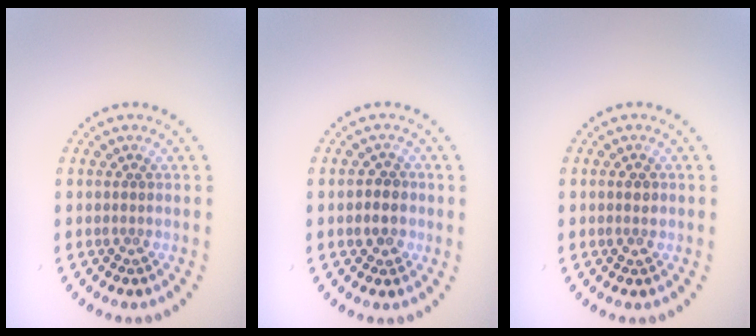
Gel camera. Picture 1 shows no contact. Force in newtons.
{"total": 2.2, "press": 2.1, "slide": 0.7}
{"total": 1.2, "press": 1.2, "slide": 0.1}